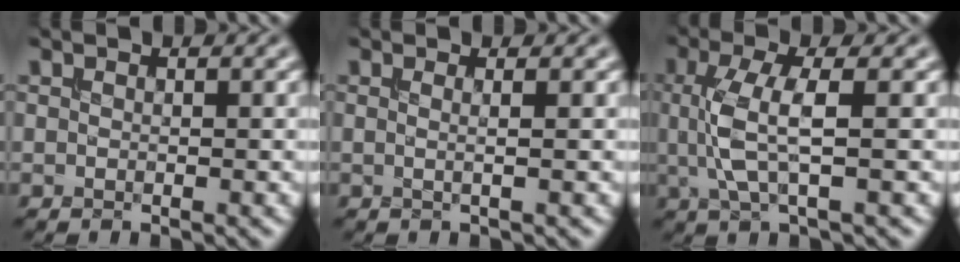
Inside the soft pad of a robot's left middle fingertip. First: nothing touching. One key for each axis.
{"total": 1.4, "fx": 0.3, "fy": 0.6, "fz": 1.3, "tx": -0.010, "ty": -0.002, "tz": -0.014}
{"total": 4.2, "fx": 0.3, "fy": 1.1, "fz": 4.0, "tx": -0.093, "ty": -0.001, "tz": 0.010}